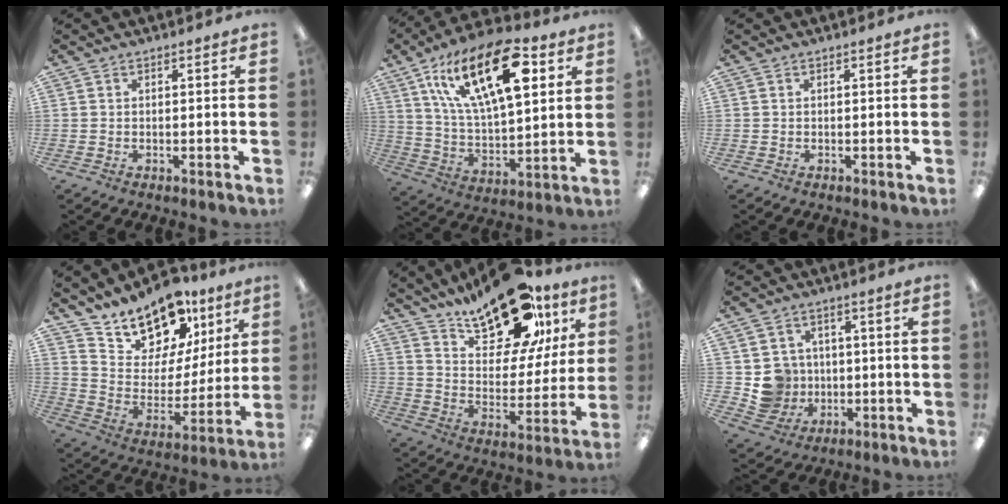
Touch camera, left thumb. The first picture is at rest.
{"total": 24.0, "force": [11.4, 10.5, 18.3], "torque": [-0.315, -0.047, 0.186]}
{"total": 0.0}
{"total": 14.8, "force": [13.1, 6.6, 2.0], "torque": [-0.057, -0.123, 0.242]}
{"total": 22.6, "force": [16.4, 9.8, 12.1], "torque": [-0.187, -0.098, 0.282]}
{"total": 7.6, "force": [0.2, 7.5, 1.0], "torque": [-0.035, 0.004, 0.018]}